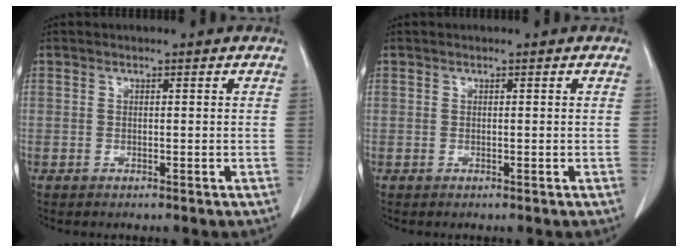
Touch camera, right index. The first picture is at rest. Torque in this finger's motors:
{"motor_torque": [0.00, 0.00, 0.00, 0.00]}